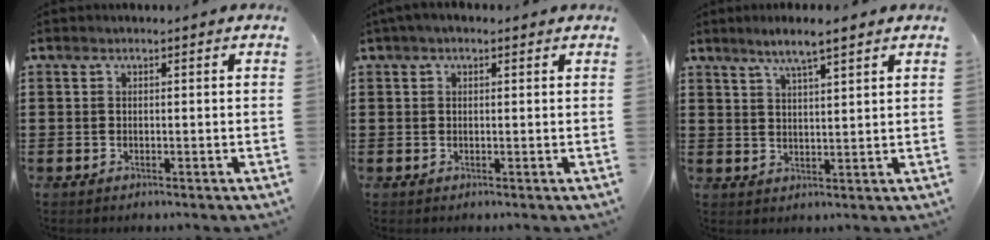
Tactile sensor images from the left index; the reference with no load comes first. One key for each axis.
{"total": 1.1, "fx": 0.2, "fy": 0.8, "fz": 0.8, "tx": -0.017, "ty": 0.007, "tz": 0.003}
{"total": 4.3, "fx": 3.3, "fy": 0.2, "fz": 2.8, "tx": -0.062, "ty": -0.001, "tz": 0.058}